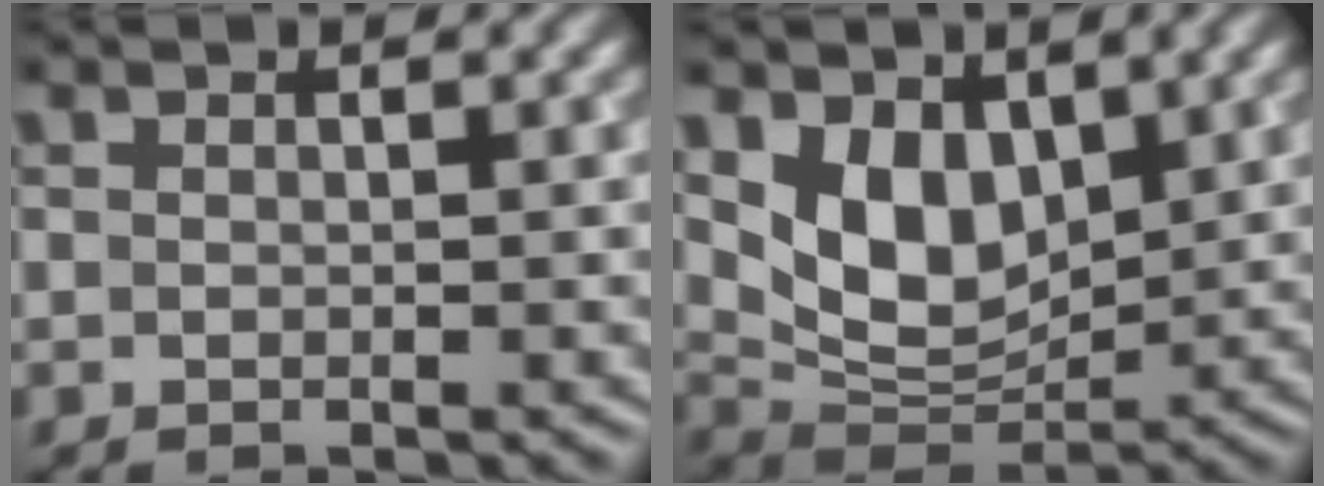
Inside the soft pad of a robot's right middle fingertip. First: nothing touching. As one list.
[{"total": 6.0, "force": [2.5, 3.8, 3.9], "torque": [-0.074, -0.019, 0.048]}]